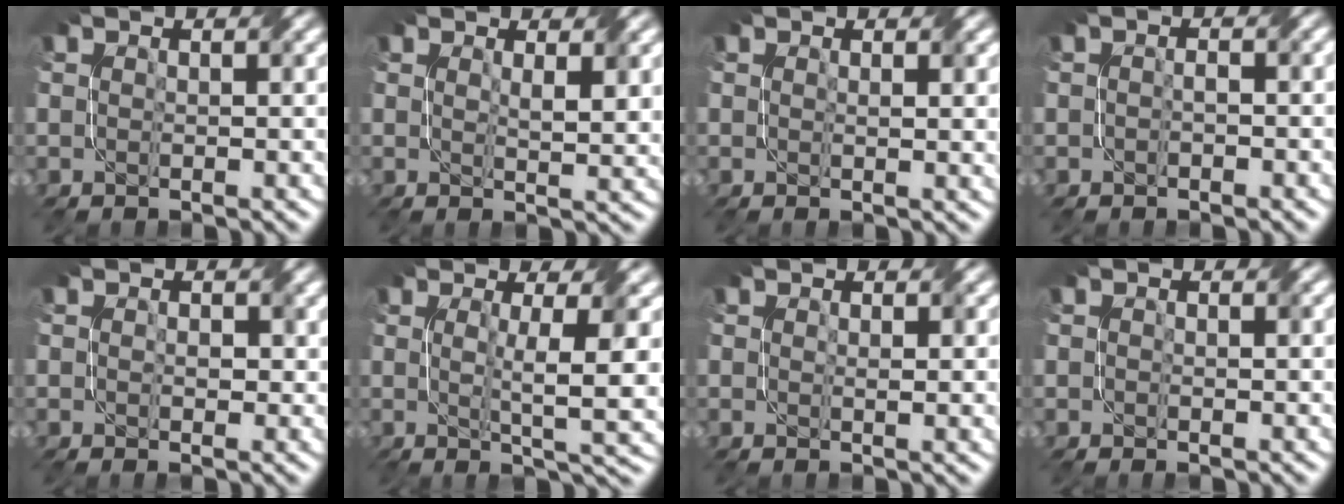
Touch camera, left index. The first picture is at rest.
{"total": 2.5, "force": [1.1, 0.4, 2.3], "torque": [-0.037, -0.004, 0.021]}
{"total": 1.6, "force": [0.6, 0.2, 1.5], "torque": [-0.020, -0.001, 0.011]}
{"total": 1.1, "force": [-0.3, 0.7, 0.8], "torque": [-0.015, 0.001, -0.009]}
{"total": 1.6, "force": [0.3, 1.0, 1.2], "torque": [-0.018, -0.002, 0.005]}
{"total": 6.2, "force": [0.5, 1.1, 6.1], "torque": [-0.092, -0.007, 0.011]}
{"total": 1.4, "force": [0.4, 0.3, 1.3], "torque": [-0.021, -0.003, 0.009]}
{"total": 1.0, "force": [0.1, 0.5, 0.8], "torque": [-0.007, 0.000, 0.003]}